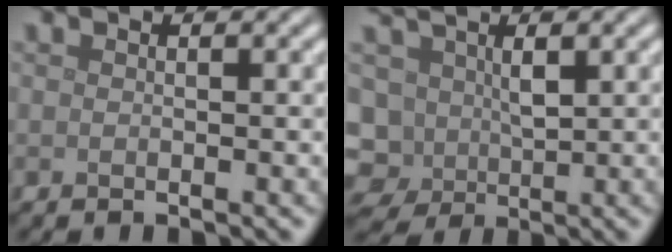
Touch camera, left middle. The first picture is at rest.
{"total": 6.0, "force": [0.3, 4.5, 4.0], "torque": [-0.101, -0.004, 0.008]}